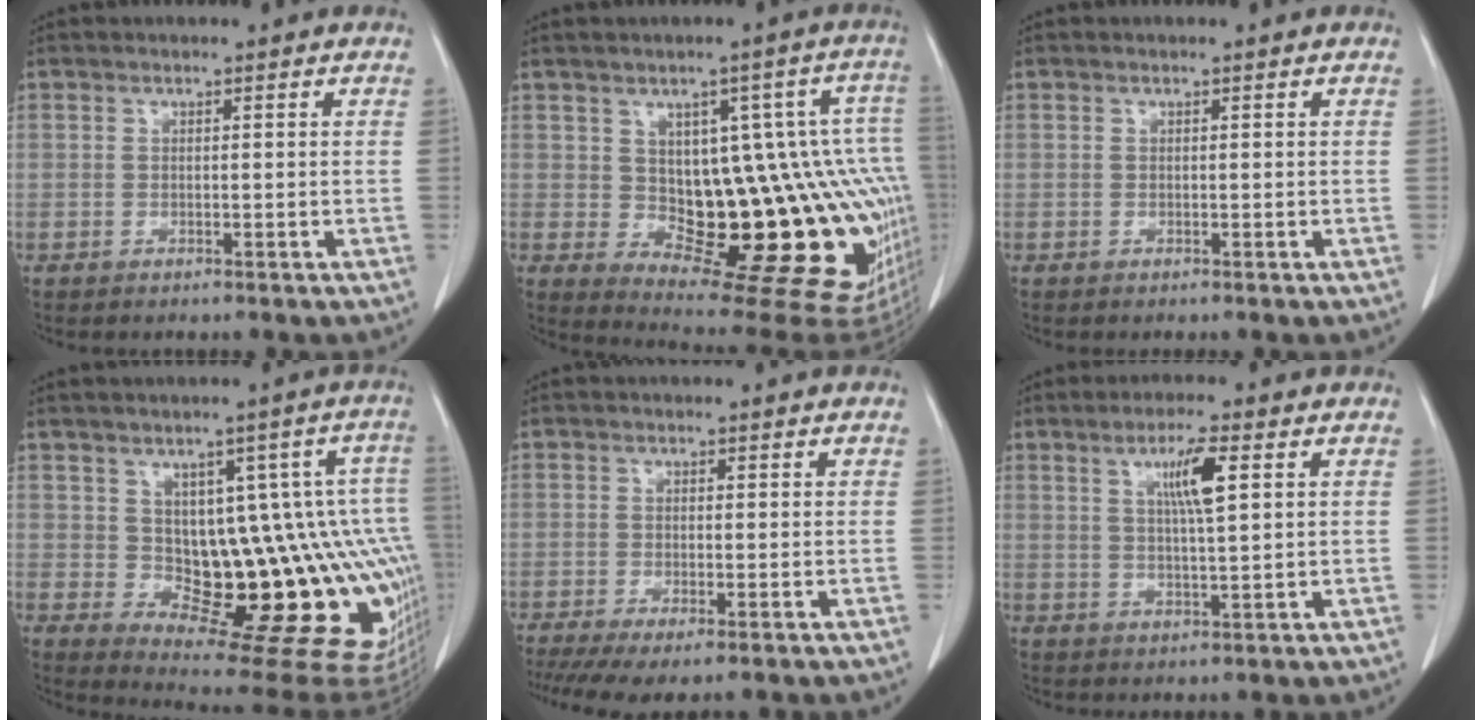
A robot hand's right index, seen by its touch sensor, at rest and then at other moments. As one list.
[{"total": 19.1, "force": [-1.3, 6.4, 18.0], "torque": [-0.140, 0.025, 0.007]}, {"total": 0.0}, {"total": 16.8, "force": [-1.0, 6.7, 15.4], "torque": [-0.119, 0.025, 0.008]}, {"total": 5.5, "force": [-3.6, 1.2, 4.0], "torque": [-0.064, -0.015, -0.062]}, {"total": 6.0, "force": [2.2, 0.3, 5.6], "torque": [-0.098, -0.001, 0.038]}]